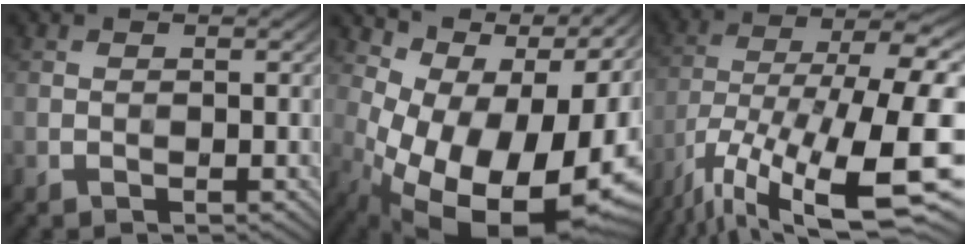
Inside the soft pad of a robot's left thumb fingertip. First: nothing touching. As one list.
[{"total": 16.2, "force": [-0.1, 8.4, 13.8], "torque": [-0.188, -0.010, 0.028]}, {"total": 19.6, "force": [-9.2, 8.0, 15.3], "torque": [-0.281, -0.012, -0.151]}]